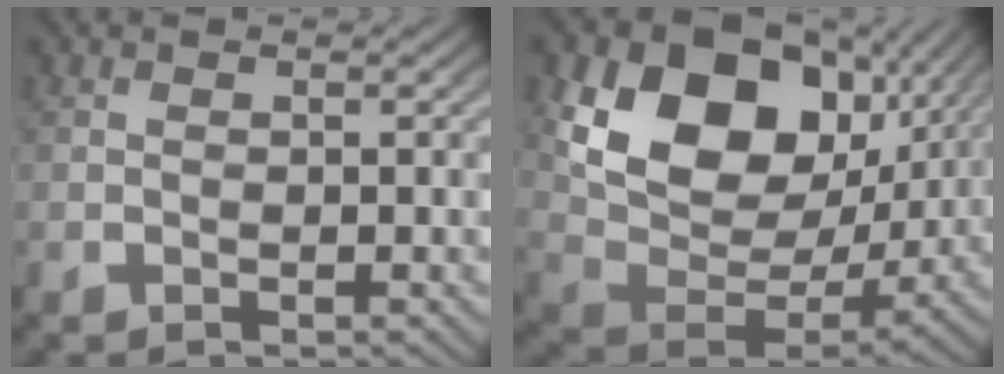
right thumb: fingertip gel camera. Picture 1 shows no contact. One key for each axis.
{"total": 16.8, "fx": 4.0, "fy": 11.2, "fz": 11.8, "tx": -0.234, "ty": -0.014, "tz": 0.064}